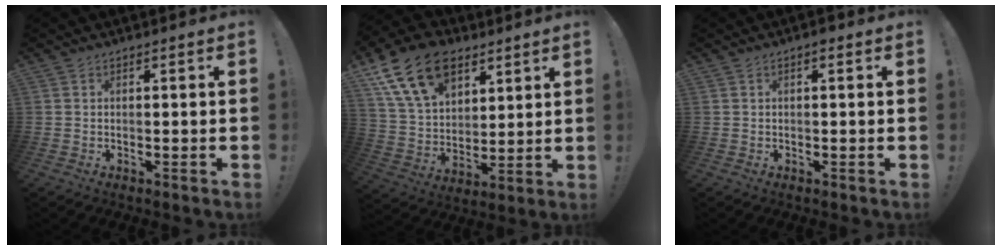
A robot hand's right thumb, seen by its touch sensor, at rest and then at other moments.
{"total": 19.4, "force": [10.1, 12.8, 10.5], "torque": [-0.194, -0.049, 0.190]}
{"total": 1.2, "force": [-0.2, 0.4, 1.1], "torque": [-0.013, 0.002, -0.006]}